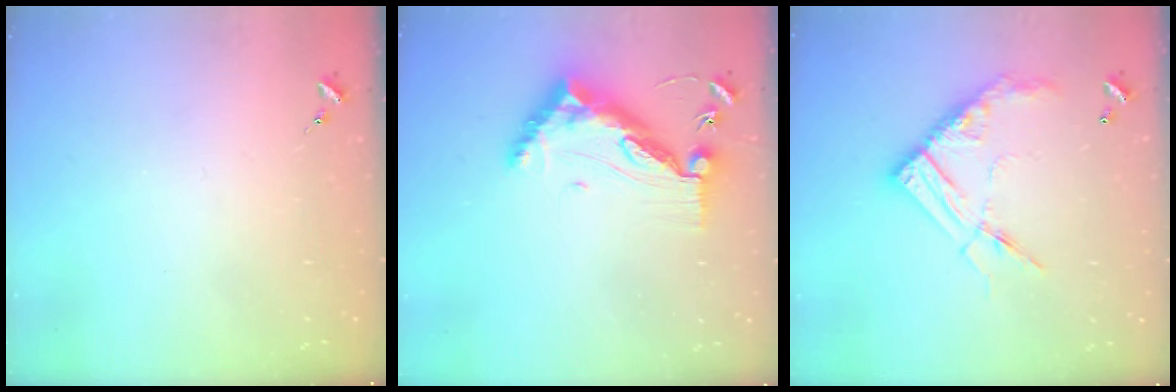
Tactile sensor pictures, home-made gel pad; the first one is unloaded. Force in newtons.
{"total": 13.4, "press": 13.3, "slide": 1.4}
{"total": 15.8, "press": 15.7, "slide": 1.4}